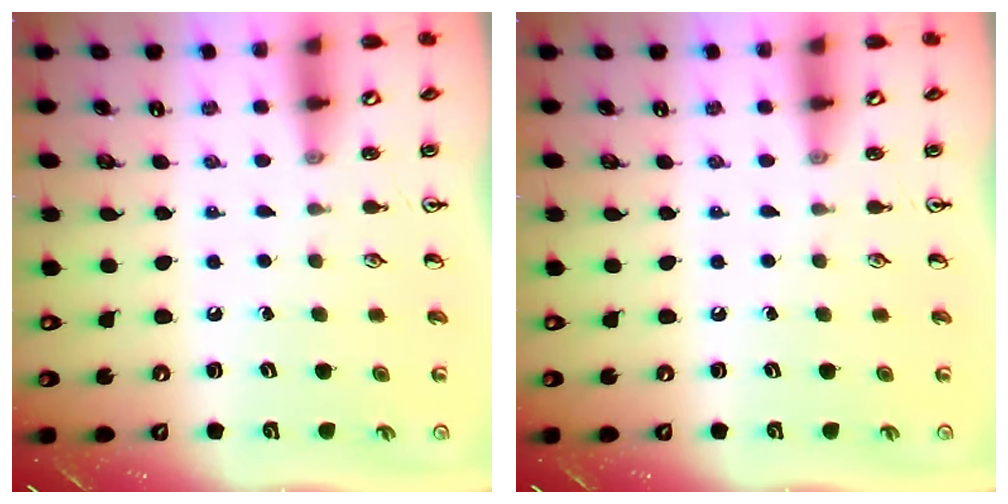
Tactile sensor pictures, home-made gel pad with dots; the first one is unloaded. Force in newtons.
{"total": 0.0}